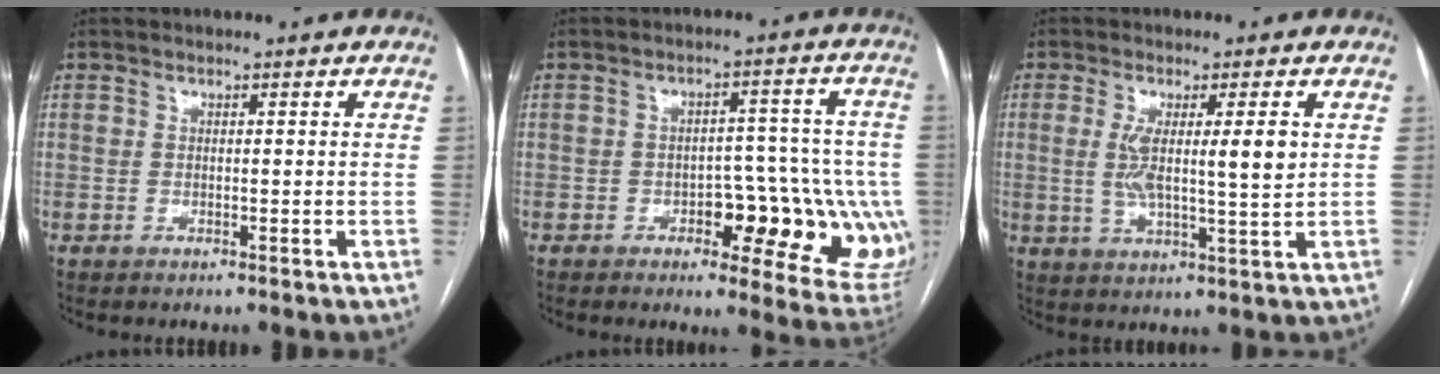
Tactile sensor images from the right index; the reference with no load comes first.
{"total": 15.0, "force": [-4.2, 6.4, 12.9], "torque": [-0.095, 0.021, -0.041]}
{"total": 8.0, "force": [1.3, 0.9, 7.9], "torque": [-0.141, 0.000, 0.024]}